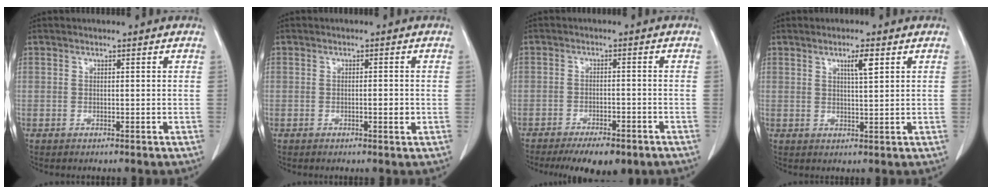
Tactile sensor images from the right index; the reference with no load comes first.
{"total": 1.6, "force": [-0.3, 0.3, 1.5], "torque": [-0.023, -0.001, -0.005]}
{"total": 8.4, "force": [-6.2, 2.9, 4.8], "torque": [-0.066, -0.007, -0.088]}
{"total": 3.2, "force": [1.6, 0.2, 2.8], "torque": [-0.049, -0.002, 0.025]}